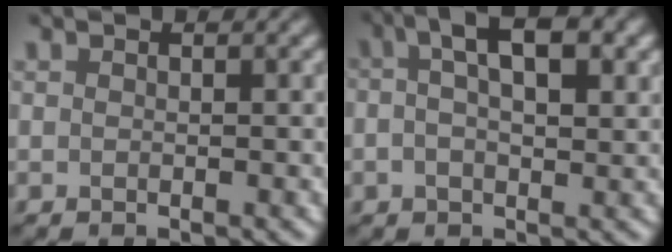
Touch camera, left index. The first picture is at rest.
{"total": 6.3, "force": [1.9, 2.6, 5.4], "torque": [-0.086, 0.015, 0.023]}